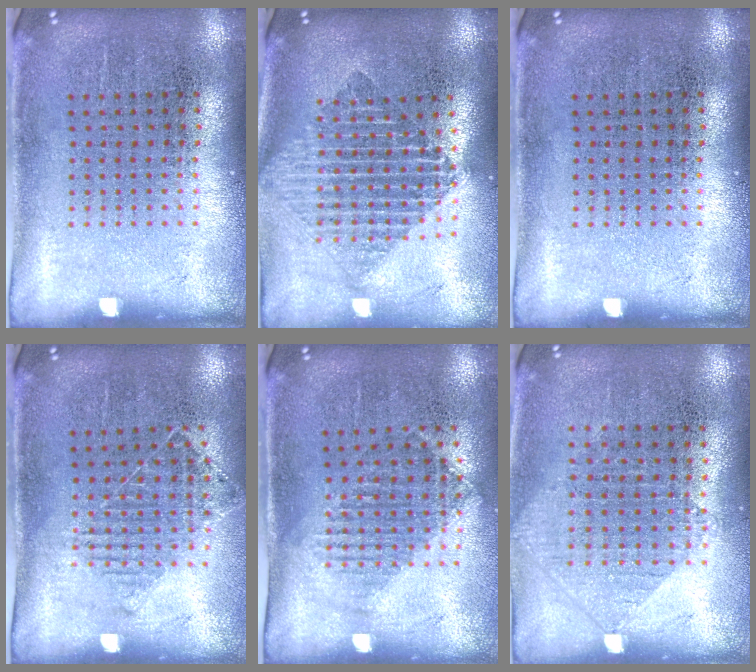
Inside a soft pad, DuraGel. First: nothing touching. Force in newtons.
{"total": 1.9, "press": 1.6, "slide": 1.1}
{"total": 0.0}
{"total": 1.0, "press": 1.0, "slide": 0.2}
{"total": 1.2, "press": 1.1, "slide": 0.5}
{"total": 0.9, "press": 0.9, "slide": 0.3}